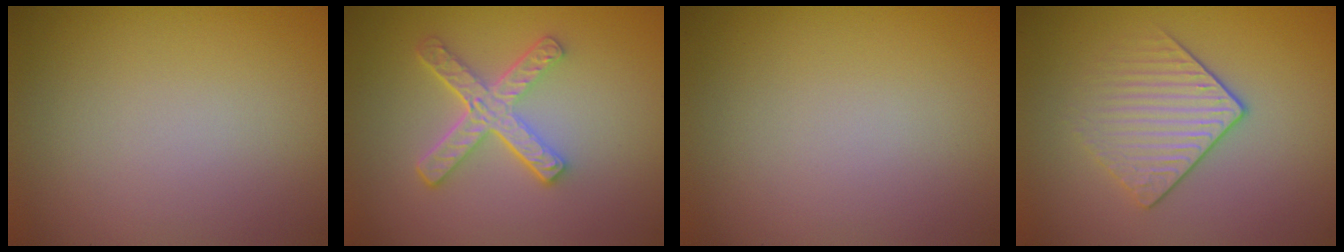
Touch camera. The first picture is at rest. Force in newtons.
{"total": 4.6, "press": 3.3, "slide": 3.2}
{"total": 0.0}
{"total": 3.4, "press": 2.9, "slide": 1.9}